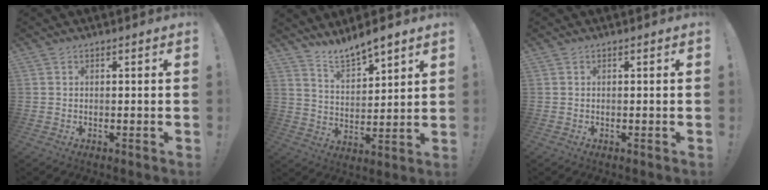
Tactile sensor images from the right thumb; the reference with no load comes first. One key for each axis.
{"total": 8.4, "fx": 7.7, "fy": 2.1, "fz": 2.5, "tx": -0.054, "ty": -0.055, "tz": 0.144}
{"total": 0.0}